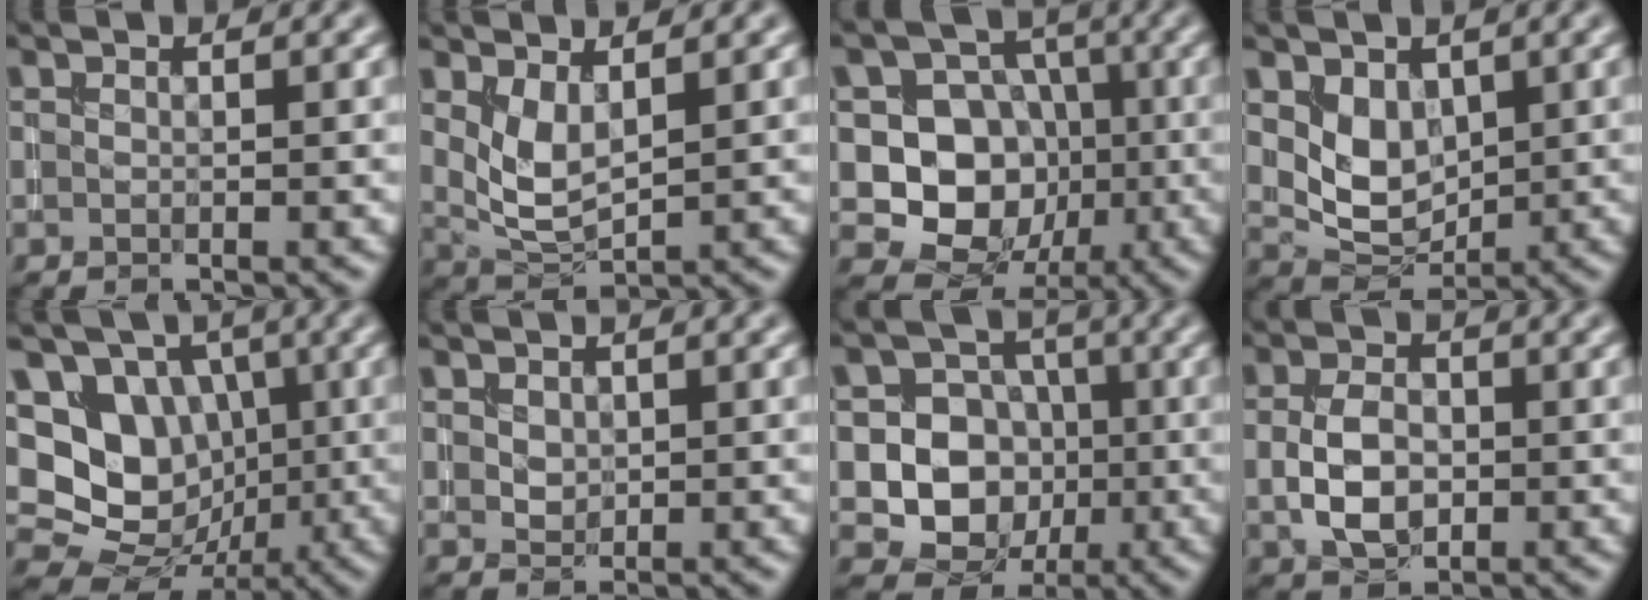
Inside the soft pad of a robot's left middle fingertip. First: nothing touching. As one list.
[{"total": 3.3, "force": [1.3, 1.5, 2.6], "torque": [-0.063, -0.010, 0.033]}, {"total": 8.7, "force": [-0.7, 7.7, 4.0], "torque": [-0.051, -0.006, -0.037]}, {"total": 3.7, "force": [1.1, 2.7, 2.3], "torque": [-0.044, -0.012, 0.025]}, {"total": 14.1, "force": [1.5, 12.6, 6.1], "torque": [-0.138, 0.042, 0.010]}, {"total": 1.1, "force": [0.4, 0.9, 0.5], "torque": [-0.011, -0.003, 0.013]}, {"total": 8.6, "force": [-1.2, 7.9, 3.3], "torque": [-0.047, 0.013, -0.043]}, {"total": 4.1, "force": [-0.3, 2.7, 3.0], "torque": [-0.061, -0.001, -0.008]}]